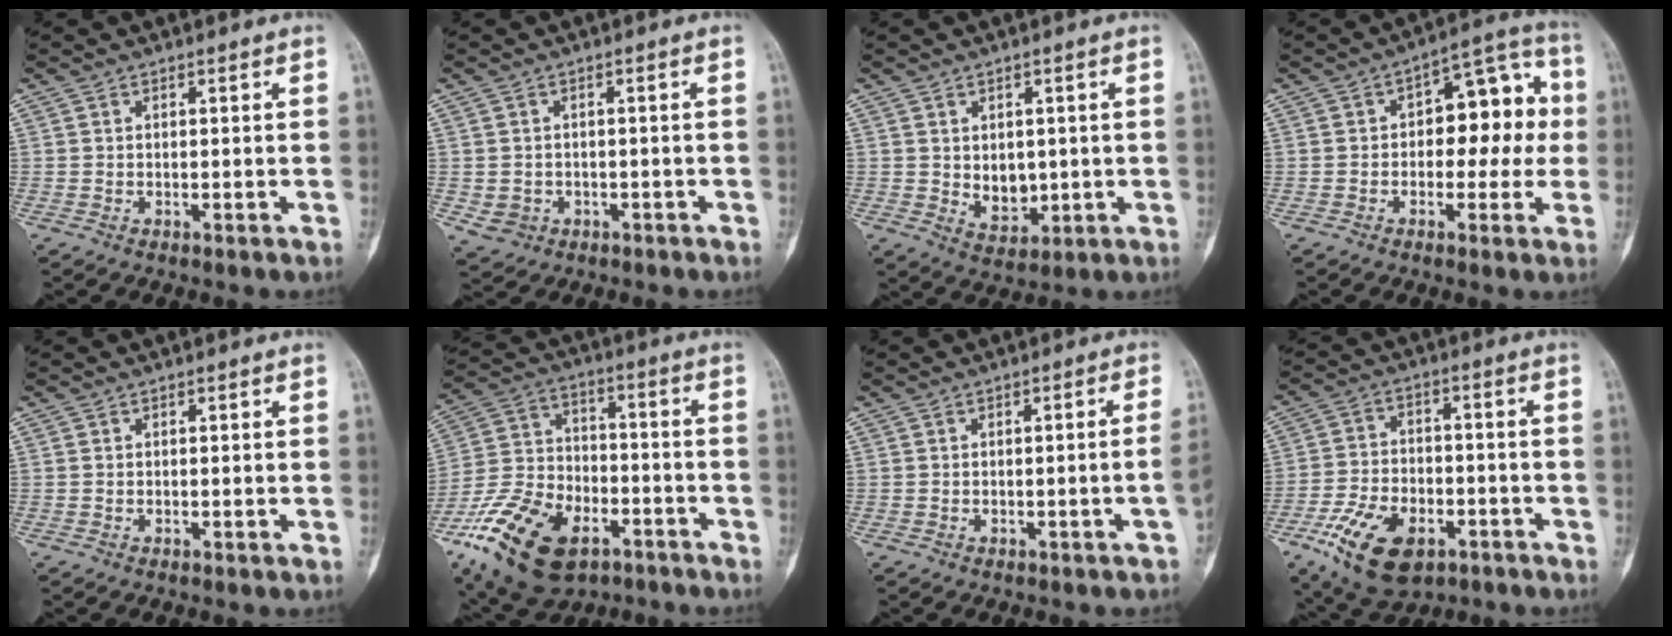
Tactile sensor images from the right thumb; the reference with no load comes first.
{"total": 3.5, "force": [-1.0, 3.2, 1.2], "torque": [-0.018, 0.007, -0.007]}
{"total": 5.3, "force": [0.3, 3.9, 3.6], "torque": [-0.031, -0.012, 0.021]}
{"total": 12.8, "force": [0.5, 7.4, 10.4], "torque": [-0.085, 0.041, -0.002]}
{"total": 0.0}
{"total": 21.7, "force": [-11.2, 12.3, 13.9], "torque": [-0.272, 0.047, -0.196]}
{"total": 2.1, "force": [-0.7, -0.3, 1.9], "torque": [-0.035, 0.021, -0.007]}
{"total": 15.1, "force": [-7.6, 8.5, 9.9], "torque": [-0.170, 0.022, -0.125]}